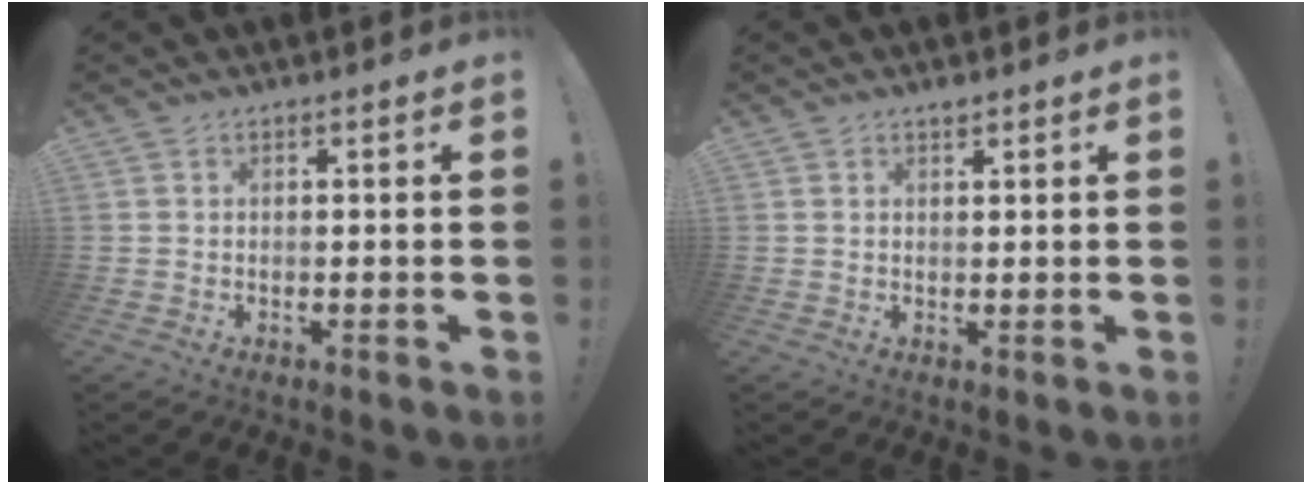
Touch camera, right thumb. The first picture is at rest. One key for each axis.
{"total": 1.2, "fx": 1.1, "fy": 0.2, "fz": 0.6, "tx": -0.004, "ty": -0.004, "tz": 0.019}